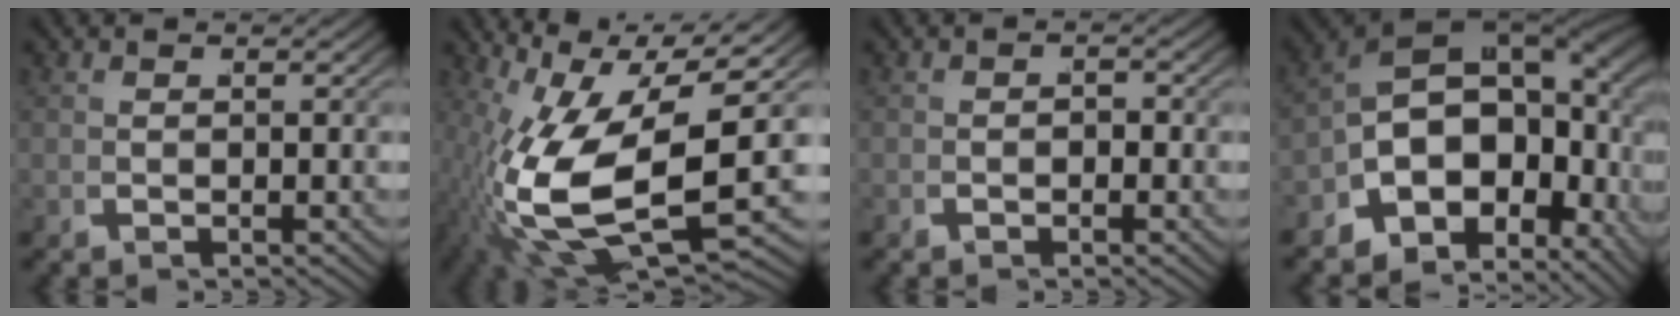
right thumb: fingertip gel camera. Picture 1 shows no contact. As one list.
[{"total": 16.3, "force": [-1.2, 9.0, 13.6], "torque": [-0.284, -0.062, 0.007]}, {"total": 0.8, "force": [-0.8, 0.3, 0.0], "torque": [0.010, -0.001, -0.023]}, {"total": 16.0, "force": [-0.6, 10.7, 11.9], "torque": [-0.193, -0.031, -0.021]}]